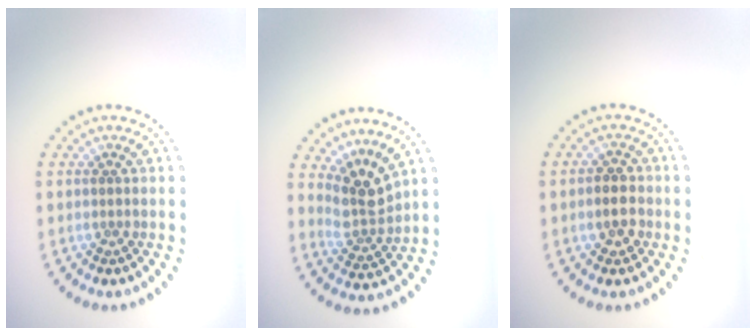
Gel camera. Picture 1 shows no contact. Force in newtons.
{"total": 3.1, "press": 2.2, "slide": 2.2}
{"total": 2.4, "press": 2.3, "slide": 0.6}